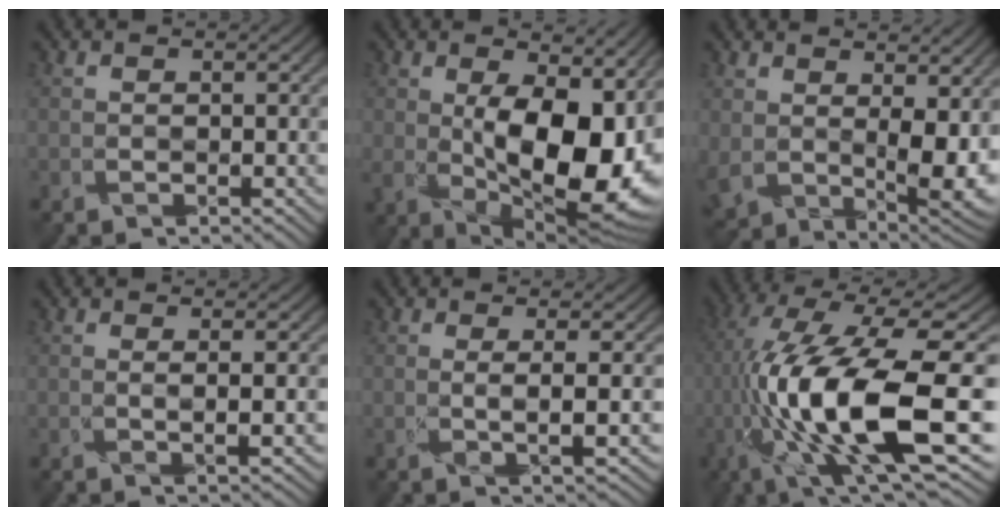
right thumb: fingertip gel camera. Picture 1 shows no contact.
{"total": 14.4, "force": [0.1, 7.5, 12.3], "torque": [-0.189, -0.021, 0.005]}
{"total": 8.7, "force": [1.7, 4.9, 7.0], "torque": [-0.143, -0.033, 0.050]}
{"total": 1.2, "force": [-0.1, 0.0, 1.2], "torque": [-0.014, 0.007, -0.007]}
{"total": 2.1, "force": [-0.2, -0.1, 2.1], "torque": [-0.034, 0.005, -0.005]}
{"total": 17.2, "force": [-4.1, 5.3, 15.9], "torque": [-0.306, 0.002, -0.063]}